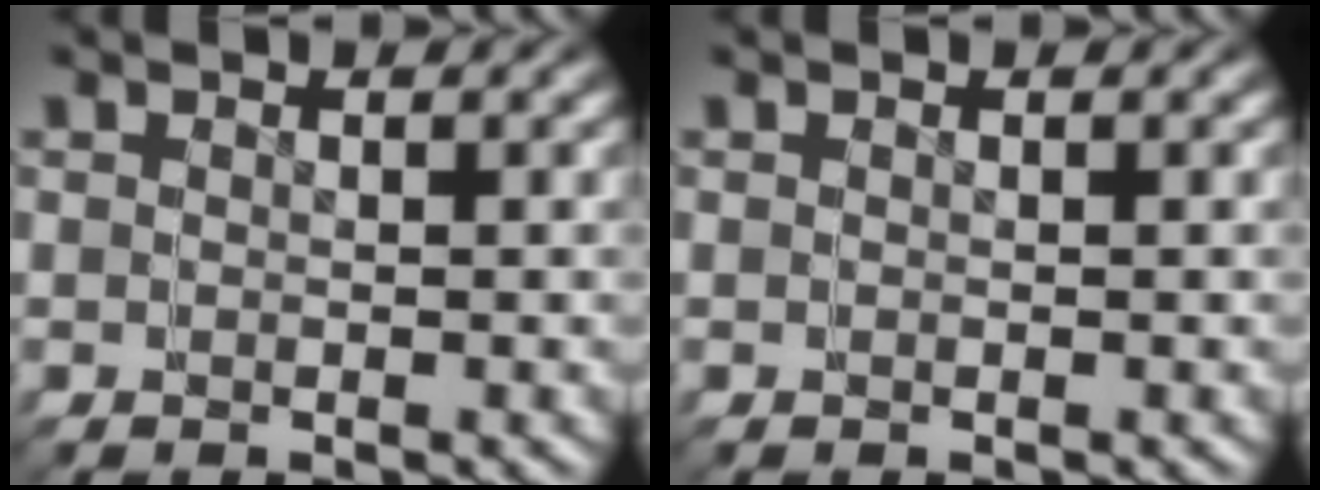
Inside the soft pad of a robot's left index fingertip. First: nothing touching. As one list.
[{"total": 0.0}]